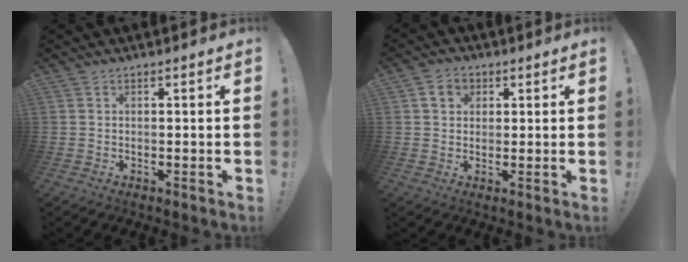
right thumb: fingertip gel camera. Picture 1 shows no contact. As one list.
[{"total": 5.2, "force": [2.0, 4.2, 2.4], "torque": [-0.036, 0.003, 0.038]}]